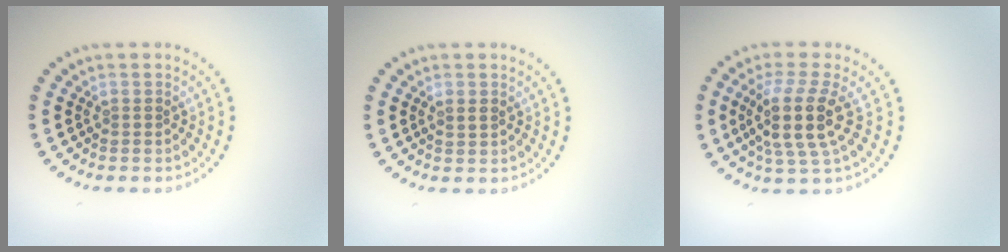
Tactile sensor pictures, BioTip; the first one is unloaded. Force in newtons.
{"total": 0.6, "press": 0.6, "slide": 0.2}
{"total": 4.5, "press": 3.7, "slide": 2.6}